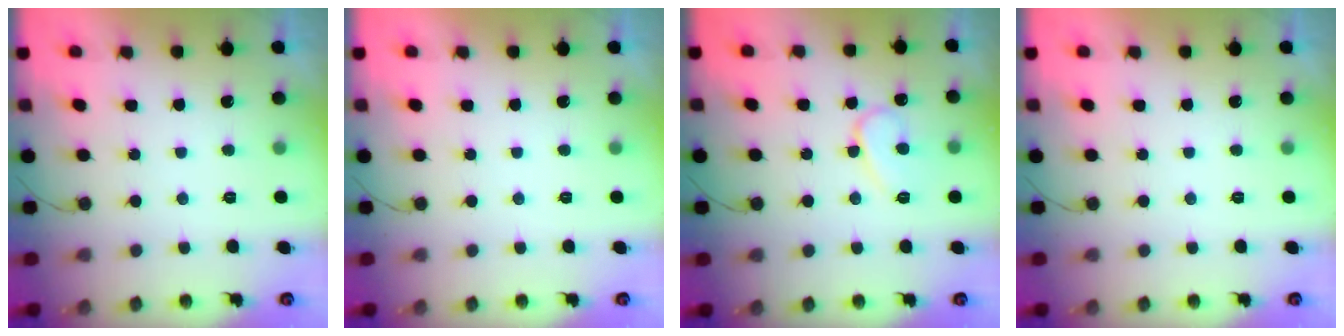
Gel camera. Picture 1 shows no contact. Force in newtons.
{"total": 0.0}
{"total": 9.0, "press": 9.0, "slide": 1.1}
{"total": 0.0}